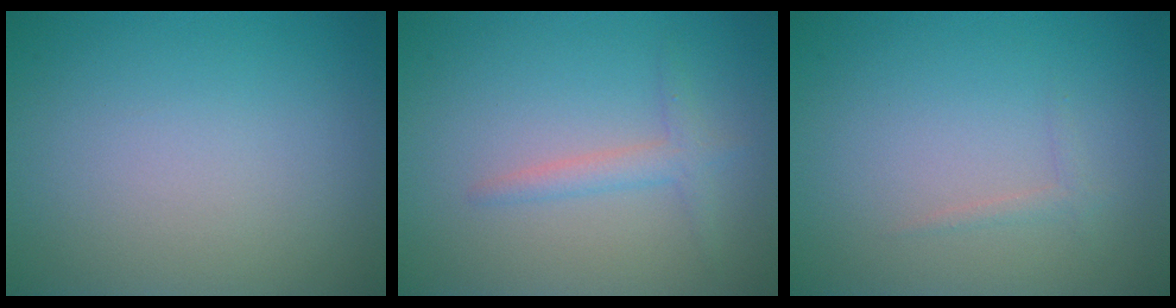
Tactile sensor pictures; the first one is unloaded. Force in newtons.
{"total": 1.8, "press": 1.8, "slide": 0.1}
{"total": 0.6, "press": 0.6, "slide": 0.1}